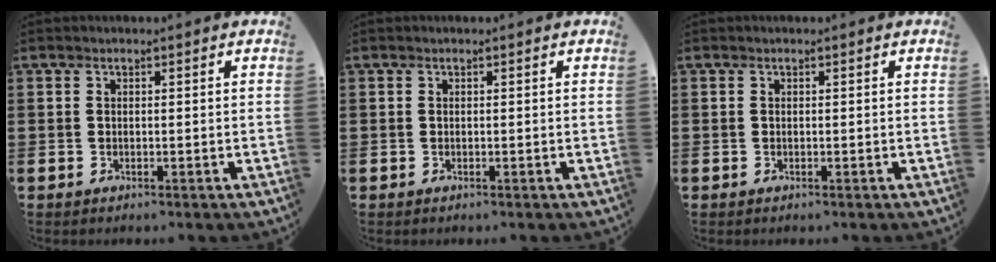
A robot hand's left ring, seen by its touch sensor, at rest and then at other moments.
{"total": 0.0}
{"total": 0.0}